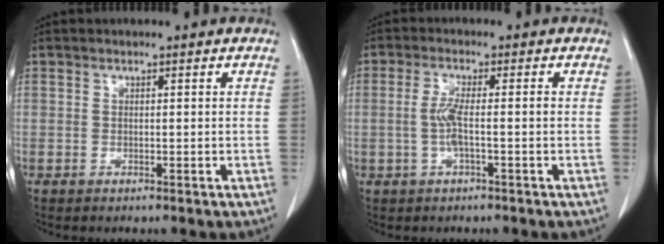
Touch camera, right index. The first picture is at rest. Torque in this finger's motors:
{"motor_torque": [0.14, 0.04, 0.10, 0.03]}